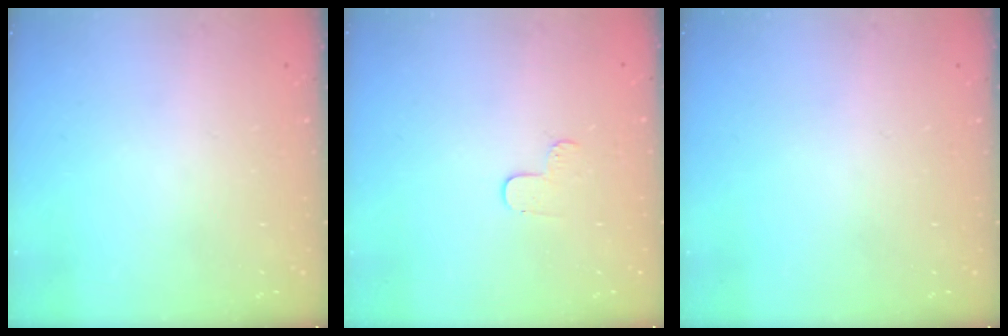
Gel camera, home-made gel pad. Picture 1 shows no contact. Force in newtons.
{"total": 4.1, "press": 4.0, "slide": 0.4}
{"total": 0.0}